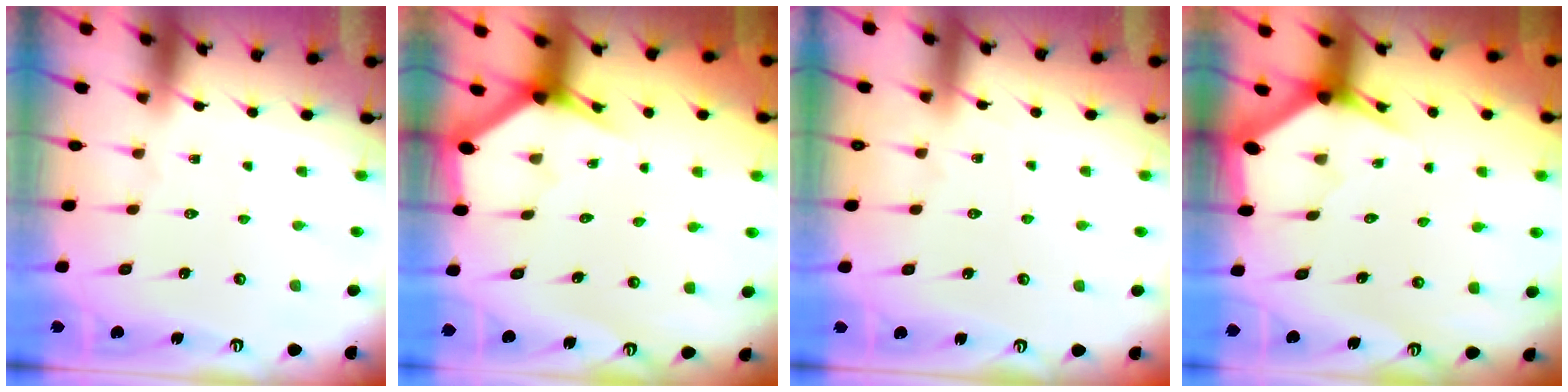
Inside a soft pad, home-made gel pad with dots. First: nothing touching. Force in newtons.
{"total": 3.0, "press": 3.0, "slide": 0.1}
{"total": 3.1, "press": 3.1, "slide": 0.4}
{"total": 3.0, "press": 3.0, "slide": 0.1}